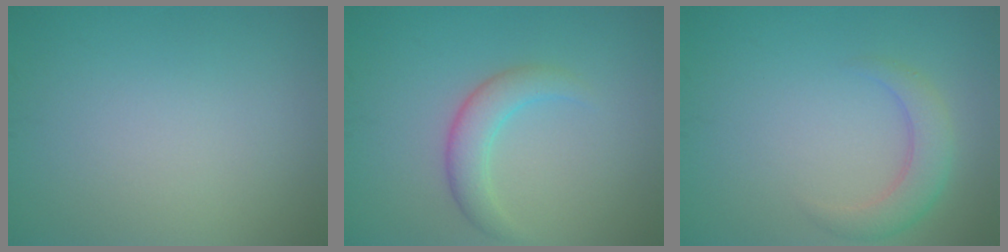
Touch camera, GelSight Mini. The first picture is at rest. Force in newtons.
{"total": 3.0, "press": 3.0, "slide": 0.1}
{"total": 2.9, "press": 2.9, "slide": 0.2}